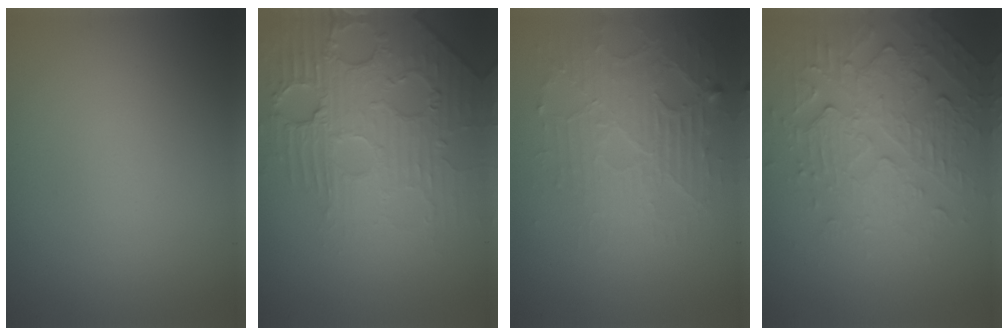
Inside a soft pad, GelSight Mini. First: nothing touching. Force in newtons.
{"total": 5.3, "press": 4.8, "slide": 2.2}
{"total": 4.0, "press": 3.6, "slide": 1.7}
{"total": 5.0, "press": 3.6, "slide": 3.5}